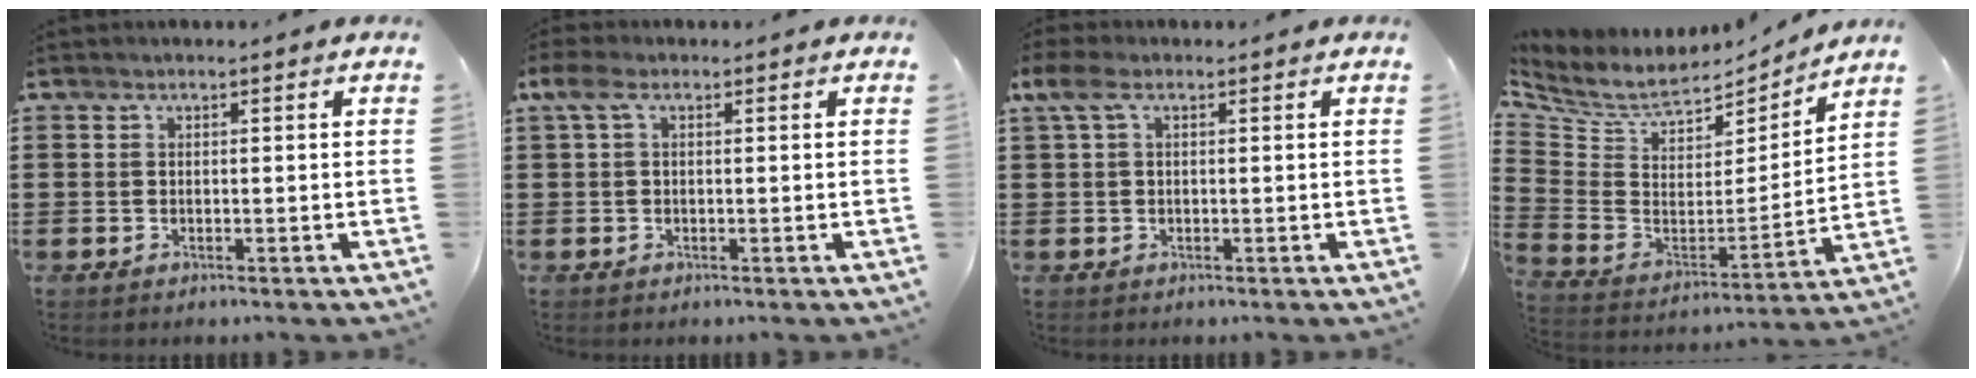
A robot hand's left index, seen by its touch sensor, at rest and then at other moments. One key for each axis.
{"total": 2.4, "fx": -0.1, "fy": 1.2, "fz": 2.1, "tx": -0.053, "ty": 0.003, "tz": -0.007}
{"total": 3.0, "fx": 0.3, "fy": 1.5, "fz": 2.7, "tx": -0.070, "ty": 0.003, "tz": -0.003}
{"total": 7.3, "fx": 6.0, "fy": 3.1, "fz": 2.8, "tx": -0.090, "ty": -0.043, "tz": 0.105}